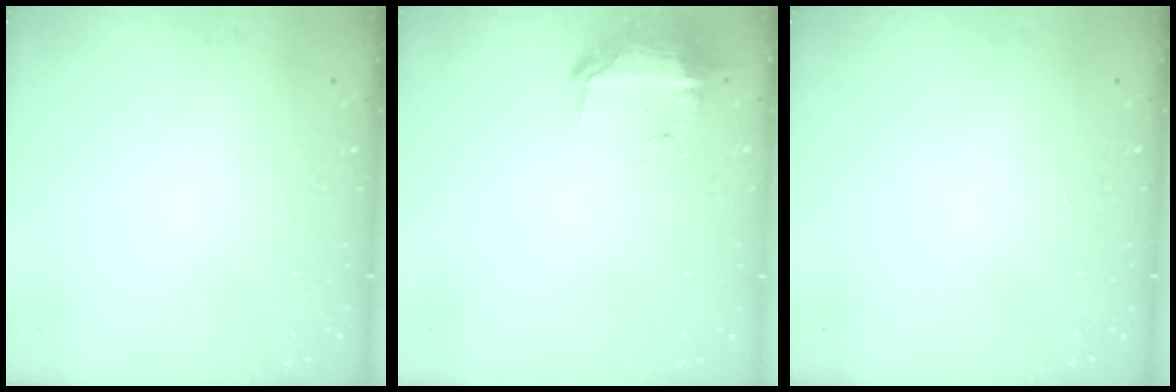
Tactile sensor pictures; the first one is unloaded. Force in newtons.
{"total": 8.4, "press": 8.4, "slide": 0.5}
{"total": 0.0}